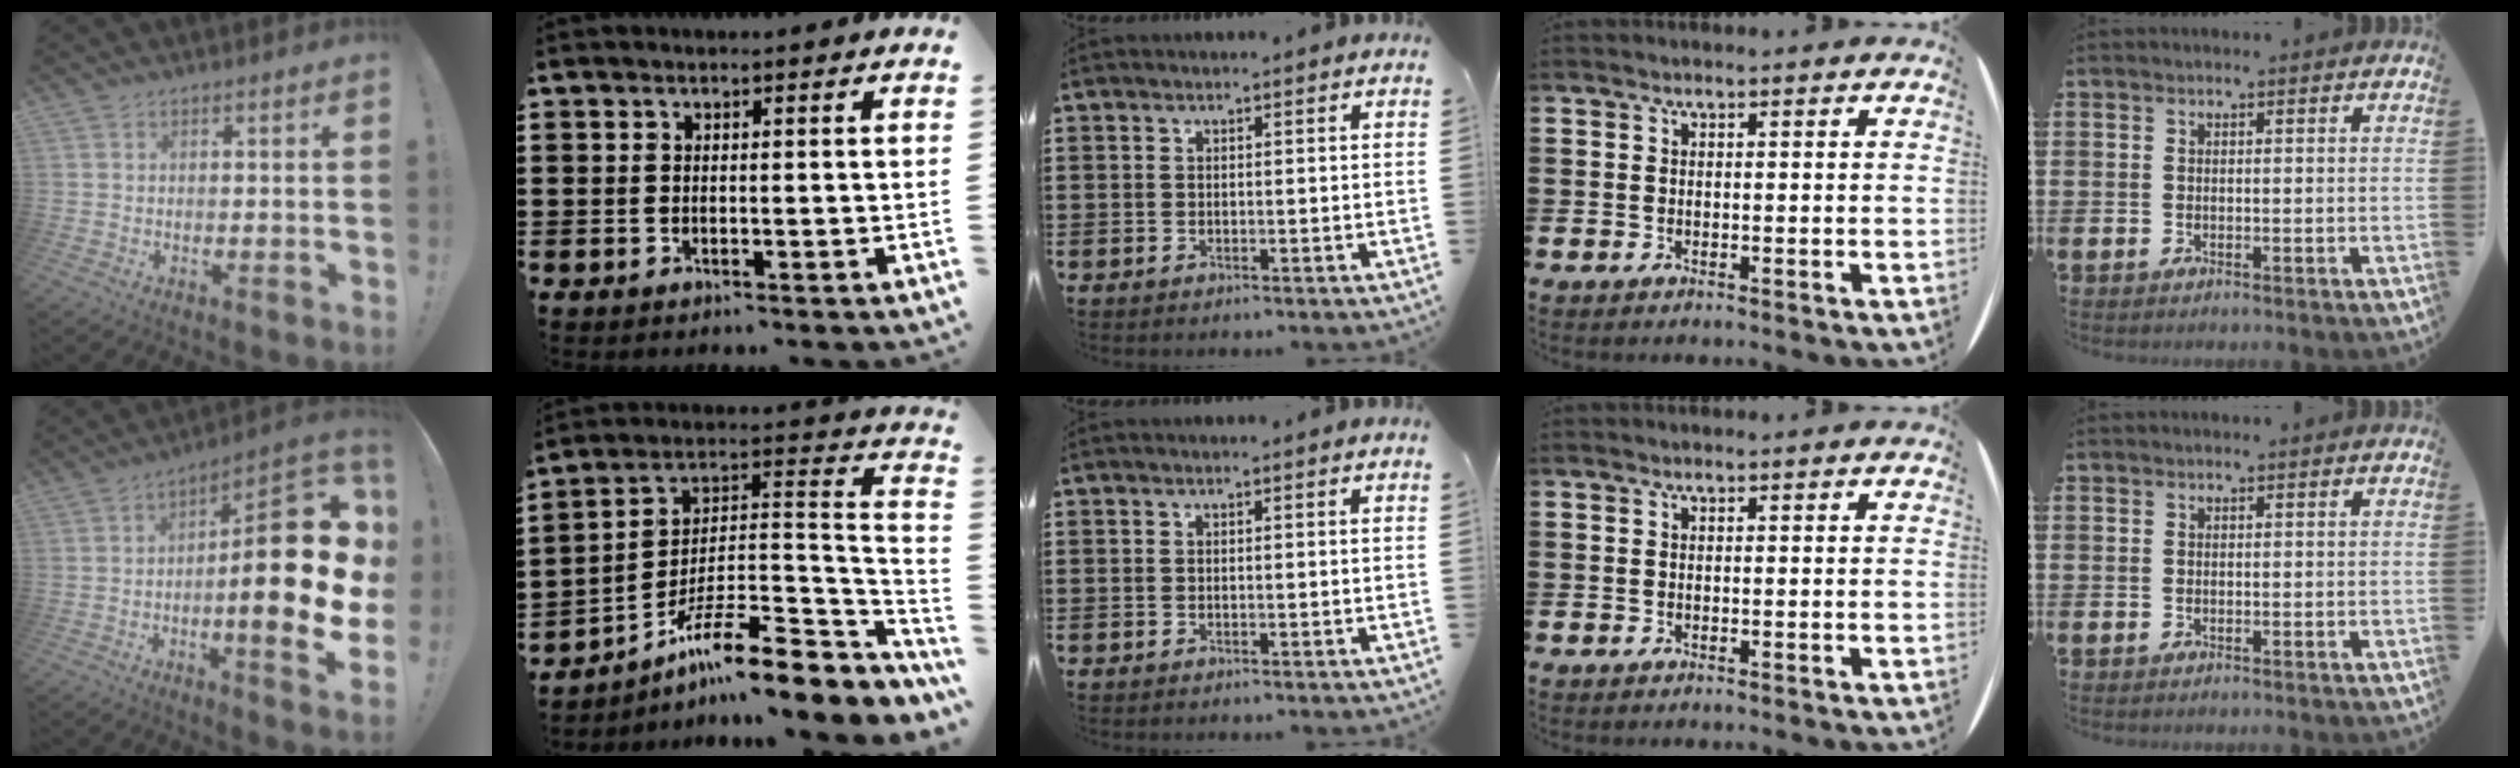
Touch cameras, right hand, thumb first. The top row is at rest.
{"thumb": {"total": 24.6, "force": [-1.3, 7.5, 23.5], "torque": [-0.333, 0.011, -0.023]}, "index": {"total": 11.3, "force": [-8.2, 2.2, 7.5], "torque": [-0.117, 0.010, -0.155]}}